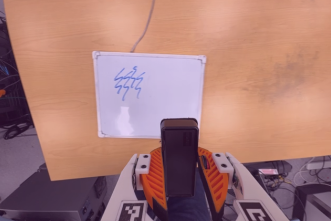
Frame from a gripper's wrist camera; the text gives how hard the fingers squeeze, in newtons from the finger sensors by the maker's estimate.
{"total": 6.1, "left": 5.2, "right": 6.9}